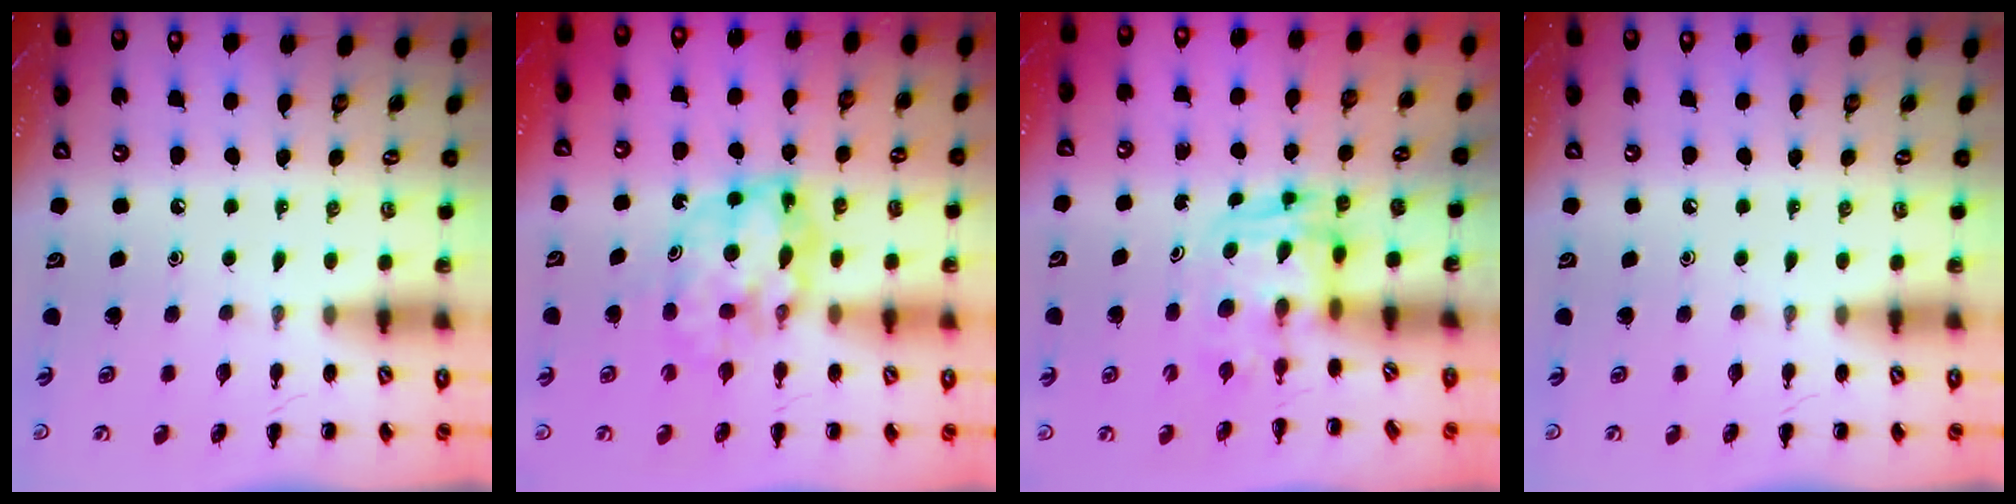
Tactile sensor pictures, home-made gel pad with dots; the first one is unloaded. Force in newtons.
{"total": 8.2, "press": 8.0, "slide": 1.6}
{"total": 2.7, "press": 2.7, "slide": 0.2}
{"total": 0.0}